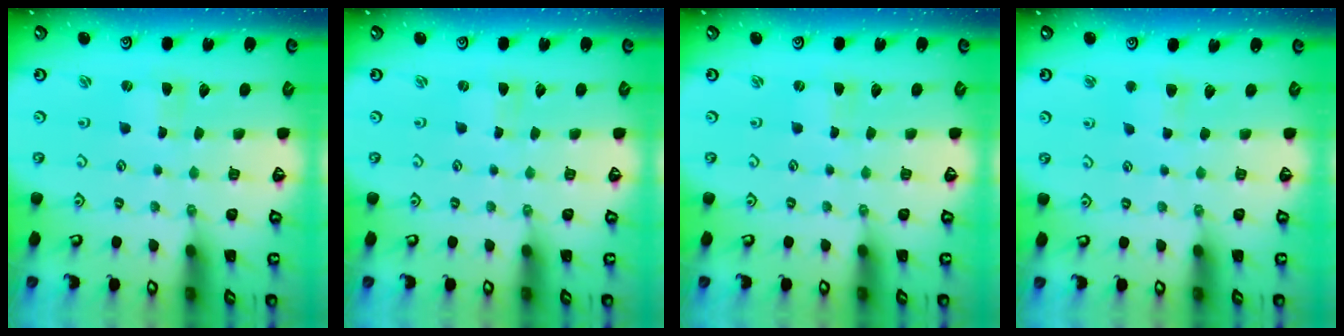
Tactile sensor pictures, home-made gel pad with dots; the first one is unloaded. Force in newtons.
{"total": 0.0}
{"total": 0.0}
{"total": 3.5, "press": 3.5, "slide": 0.4}